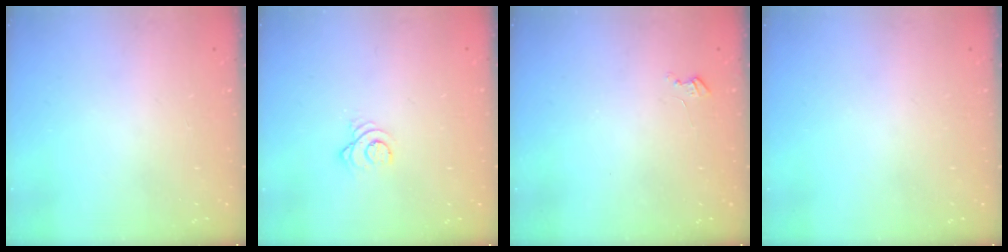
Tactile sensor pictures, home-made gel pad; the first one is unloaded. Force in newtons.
{"total": 3.5, "press": 3.5, "slide": 0.2}
{"total": 2.7, "press": 2.7, "slide": 0.3}
{"total": 0.0}